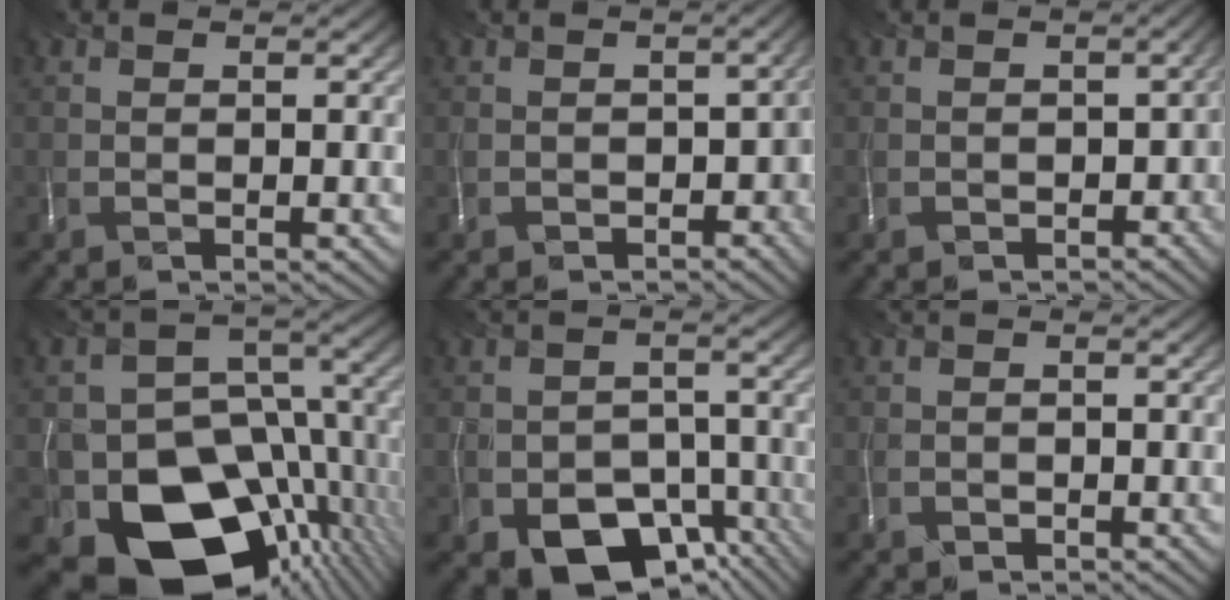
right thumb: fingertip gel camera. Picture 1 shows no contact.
{"total": 4.9, "force": [-2.6, 3.2, 2.6], "torque": [-0.036, -0.022, -0.041]}
{"total": 4.0, "force": [-2.1, 2.7, 2.0], "torque": [-0.027, -0.021, -0.030]}
{"total": 15.3, "force": [-6.6, 11.3, 8.0], "torque": [-0.108, -0.043, -0.097]}
{"total": 9.3, "force": [-5.5, 6.0, 4.4], "torque": [-0.082, -0.034, -0.082]}
{"total": 0.8, "force": [-0.6, 0.5, -0.2], "torque": [-0.003, -0.003, -0.006]}